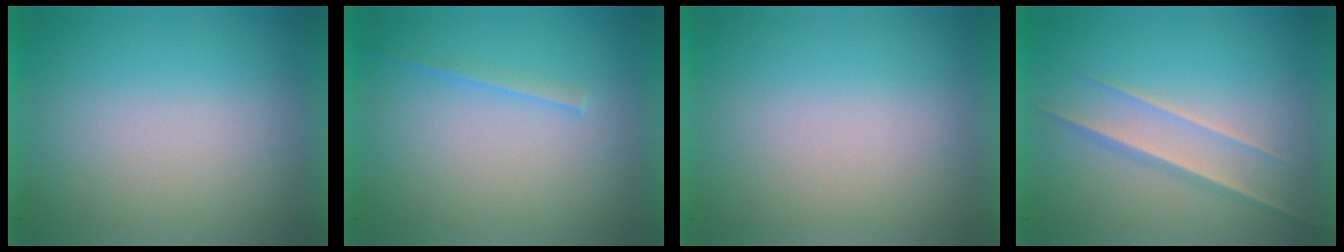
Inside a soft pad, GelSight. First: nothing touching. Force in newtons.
{"total": 1.7}
{"total": 0.0}
{"total": 1.5}